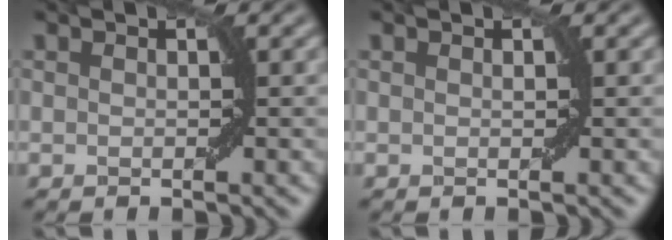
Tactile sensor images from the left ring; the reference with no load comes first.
{"total": 0.0}